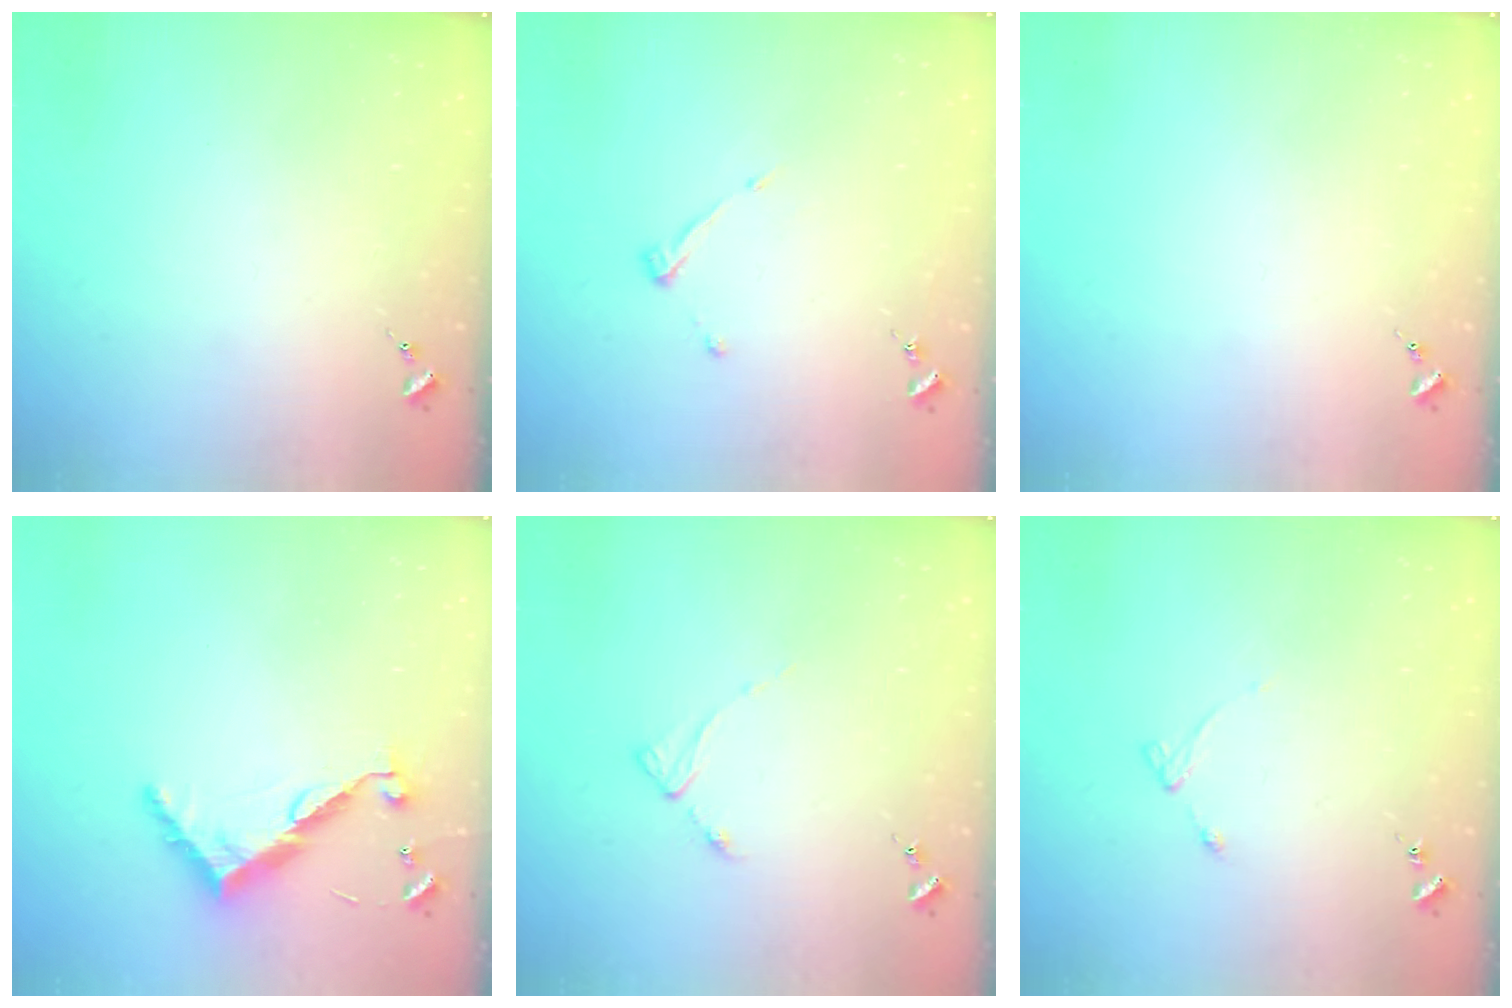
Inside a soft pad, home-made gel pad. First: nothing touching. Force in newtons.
{"total": 4.0, "press": 4.0, "slide": 0.6}
{"total": 0.0}
{"total": 9.0, "press": 9.0, "slide": 0.5}
{"total": 2.7, "press": 2.7, "slide": 0.4}
{"total": 4.7, "press": 4.6, "slide": 0.6}